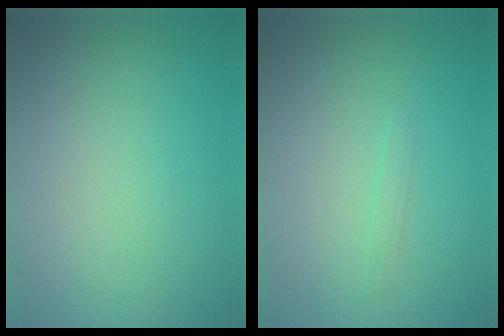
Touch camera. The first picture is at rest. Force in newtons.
{"total": 0.5, "press": 0.5, "slide": 0.1}